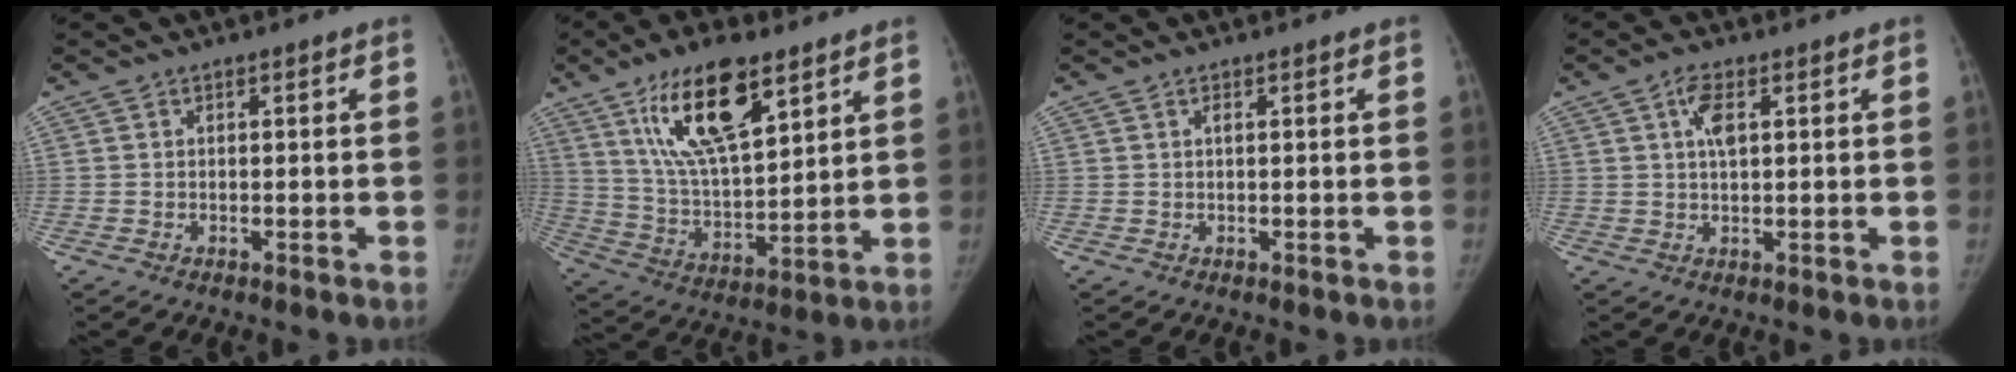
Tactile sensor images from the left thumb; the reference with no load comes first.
{"total": 18.2, "force": [9.9, 6.9, 13.6], "torque": [-0.218, -0.043, 0.186]}
{"total": 0.8, "force": [0.3, 0.2, 0.7], "torque": [-0.015, 0.003, 0.005]}
{"total": 4.3, "force": [1.5, 2.0, 3.6], "torque": [-0.063, 0.004, 0.028]}